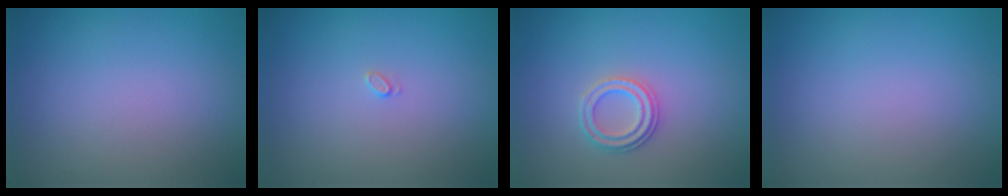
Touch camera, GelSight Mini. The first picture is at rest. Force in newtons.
{"total": 0.6, "press": 0.6, "slide": 0.1}
{"total": 2.3, "press": 2.1, "slide": 1.0}
{"total": 0.0}